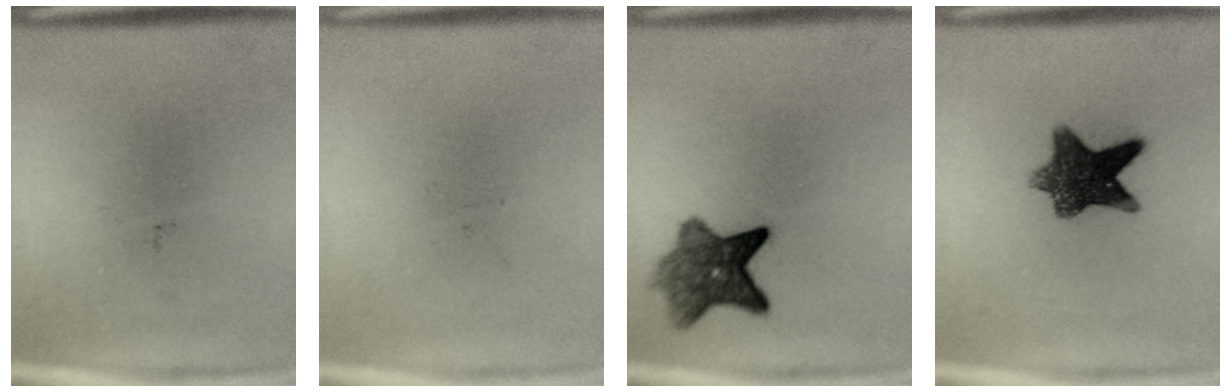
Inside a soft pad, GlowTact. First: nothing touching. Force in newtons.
{"total": 0.0}
{"total": 7.0}
{"total": 9.5}